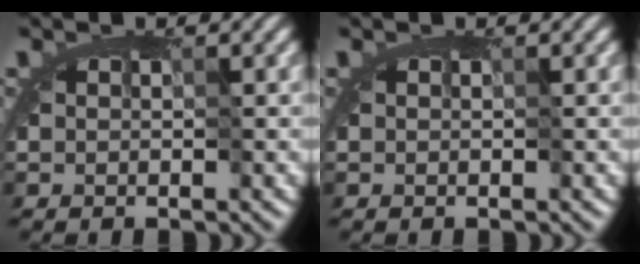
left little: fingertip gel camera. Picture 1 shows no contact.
{"total": 0.0}